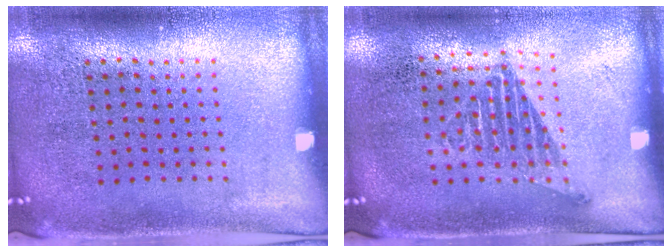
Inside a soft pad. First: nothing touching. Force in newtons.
{"total": 1.1, "press": 1.0, "slide": 0.6}